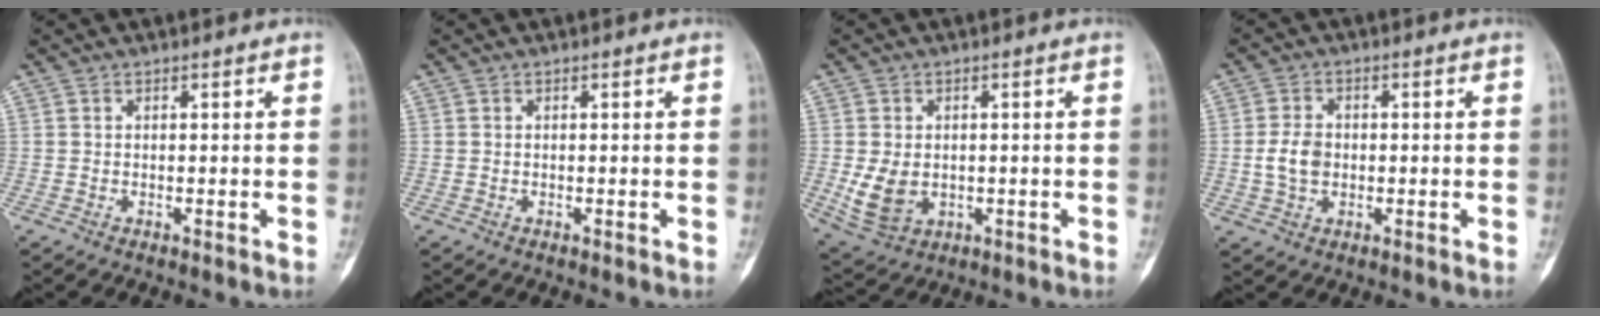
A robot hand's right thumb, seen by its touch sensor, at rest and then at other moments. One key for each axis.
{"total": 0.0}
{"total": 7.0, "fx": -0.7, "fy": 5.2, "fz": 4.7, "tx": -0.078, "ty": -0.004, "tz": 0.003}
{"total": 5.1, "fx": -0.4, "fy": 3.7, "fz": 3.5, "tx": -0.061, "ty": 0.006, "tz": -0.008}